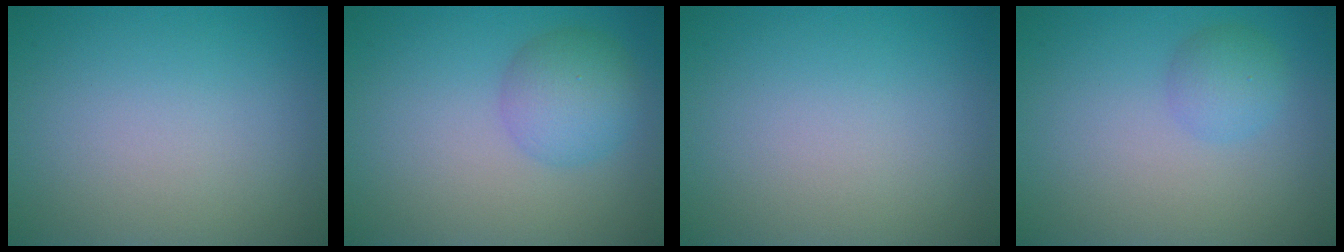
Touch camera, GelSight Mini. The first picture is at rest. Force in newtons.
{"total": 3.7, "press": 3.7, "slide": 0.1}
{"total": 0.0}
{"total": 2.0, "press": 2.0, "slide": 0.1}